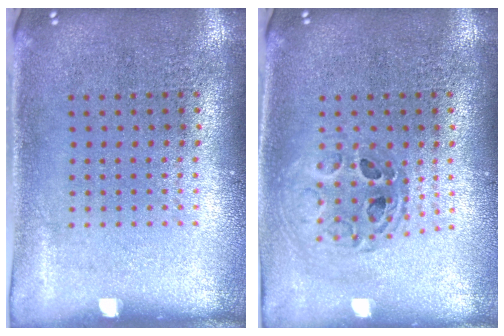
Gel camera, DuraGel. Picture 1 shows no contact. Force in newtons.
{"total": 0.7, "press": 0.7, "slide": 0.1}